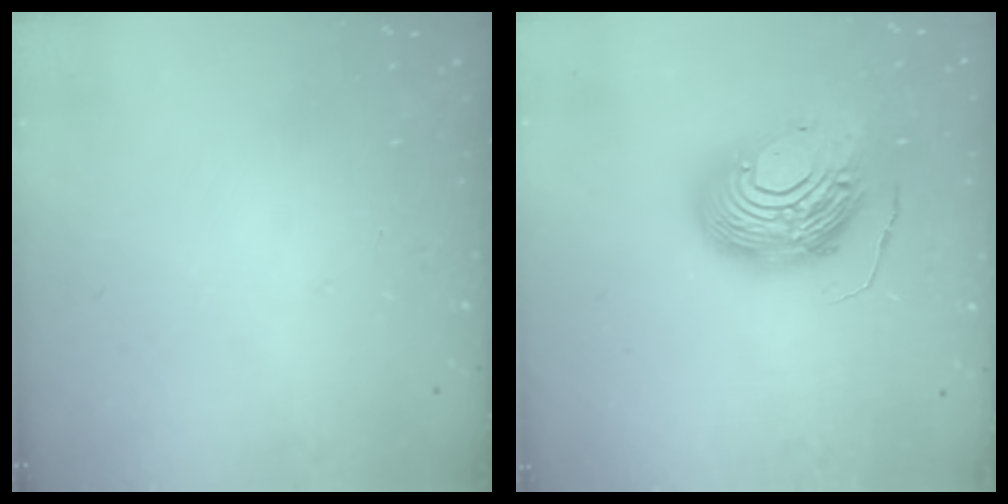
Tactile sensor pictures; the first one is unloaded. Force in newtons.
{"total": 14.5, "press": 14.4, "slide": 1.5}